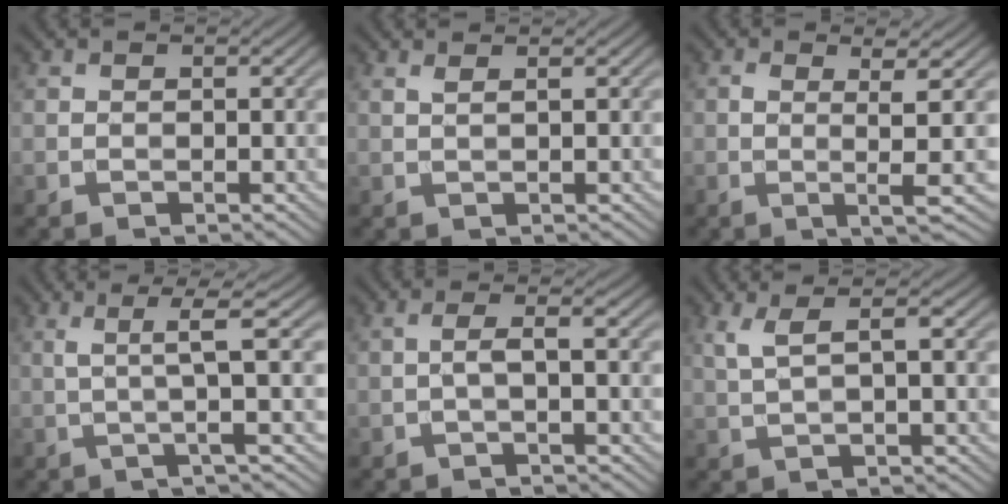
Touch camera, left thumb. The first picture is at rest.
{"total": 1.4, "force": [0.8, 0.2, 1.1], "torque": [-0.017, 0.004, 0.009]}
{"total": 4.5, "force": [0.3, 0.3, 4.5], "torque": [-0.087, 0.006, 0.003]}
{"total": 4.6, "force": [0.5, 0.1, 4.6], "torque": [-0.083, 0.012, 0.002]}
{"total": 2.3, "force": [-0.4, 0.3, 2.2], "torque": [-0.041, 0.010, -0.014]}
{"total": 3.9, "force": [1.3, 0.8, 3.6], "torque": [-0.073, 0.011, 0.027]}